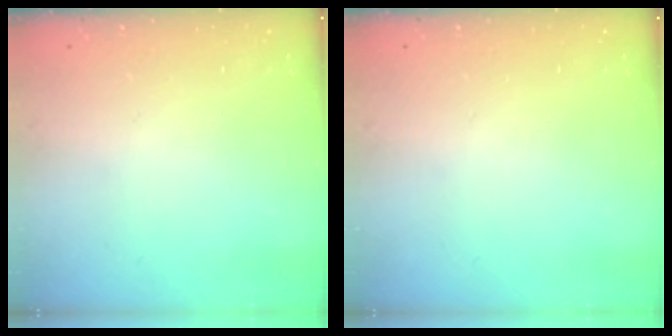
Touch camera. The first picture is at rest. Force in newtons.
{"total": 0.0}